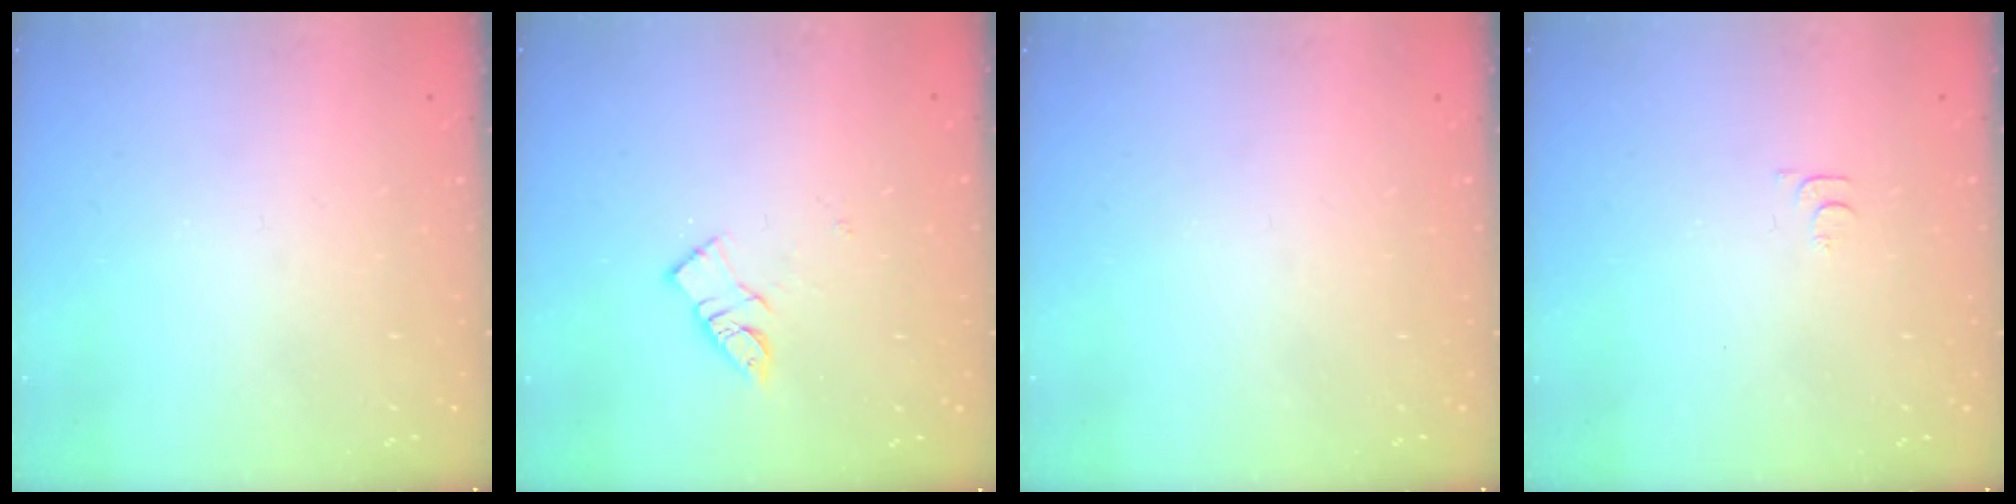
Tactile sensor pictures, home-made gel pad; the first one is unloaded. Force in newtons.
{"total": 9.1, "press": 9.1, "slide": 0.4}
{"total": 0.0}
{"total": 4.6, "press": 4.5, "slide": 0.7}